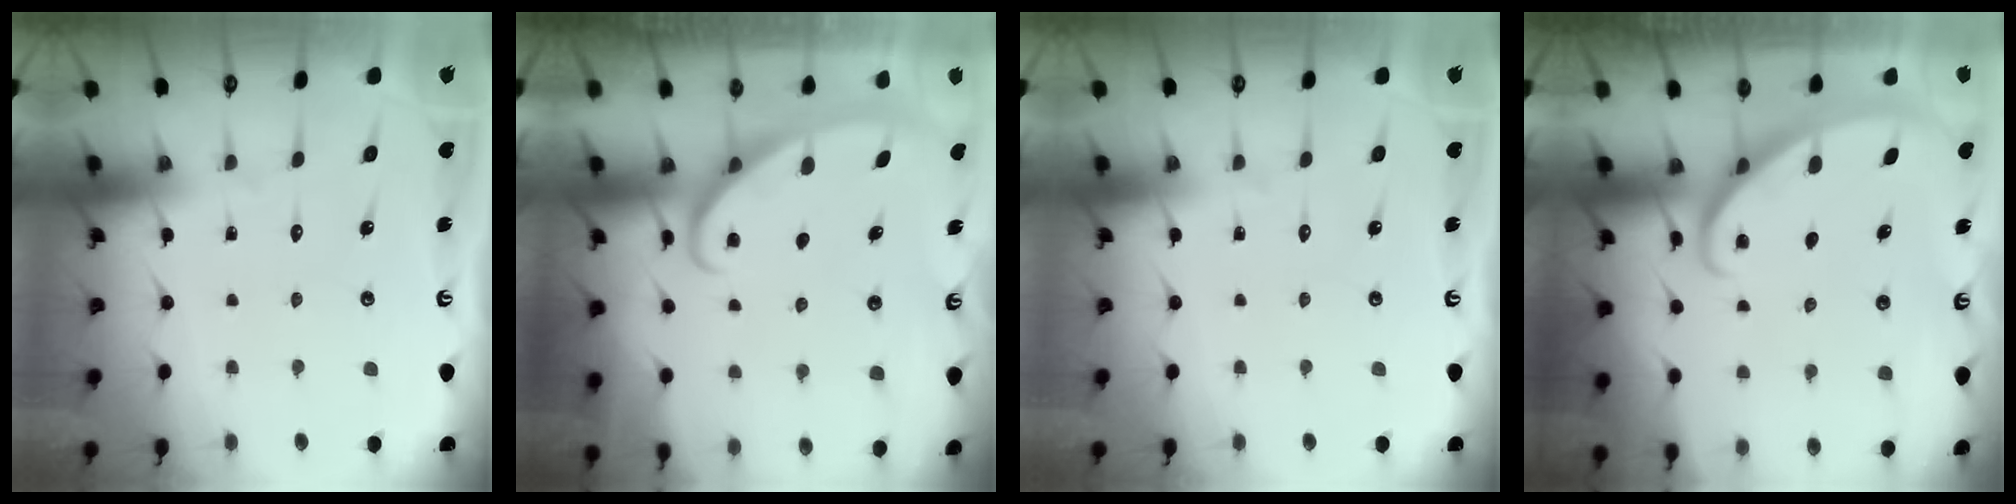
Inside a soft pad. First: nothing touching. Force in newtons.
{"total": 2.8, "press": 2.8, "slide": 0.4}
{"total": 0.0}
{"total": 2.5, "press": 2.5, "slide": 0.2}